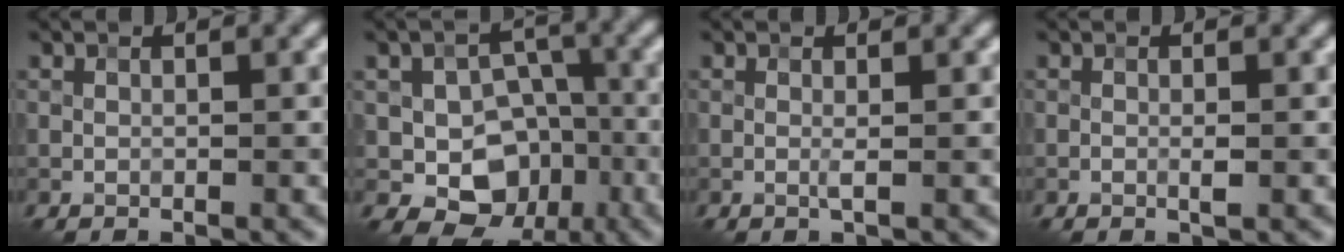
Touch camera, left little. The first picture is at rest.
{"total": 8.6, "force": [-1.9, 6.9, 4.7], "torque": [-0.039, -0.003, -0.050]}
{"total": 0.7, "force": [0.0, -0.1, 0.7], "torque": [-0.018, -0.002, -0.003]}
{"total": 0.9, "force": [-0.2, 0.1, 0.9], "torque": [-0.017, 0.000, -0.005]}